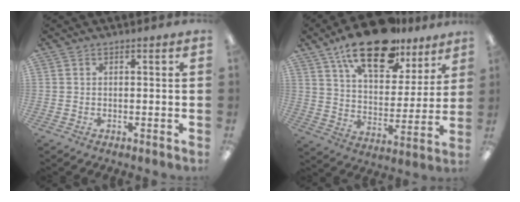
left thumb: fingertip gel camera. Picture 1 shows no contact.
{"total": 20.2, "force": [14.1, 9.0, 11.4], "torque": [-0.188, -0.068, 0.240]}